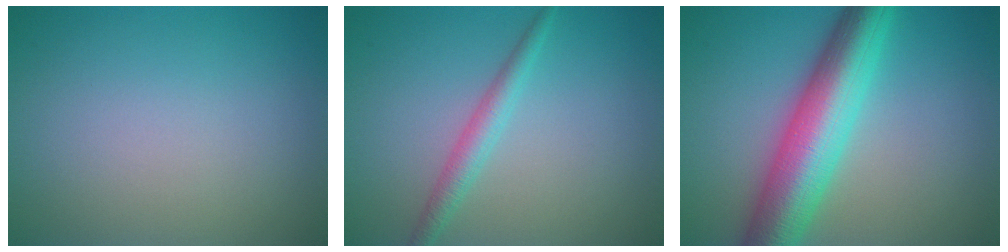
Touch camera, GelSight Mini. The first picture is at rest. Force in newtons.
{"total": 2.2, "press": 2.2, "slide": 0.1}
{"total": 9.2, "press": 9.2, "slide": 0.3}